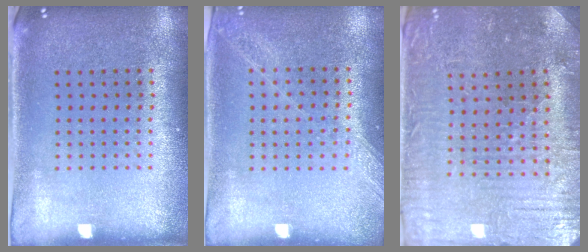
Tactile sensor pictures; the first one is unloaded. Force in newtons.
{"total": 1.2, "press": 1.1, "slide": 0.1}
{"total": 2.0, "press": 1.9, "slide": 0.4}